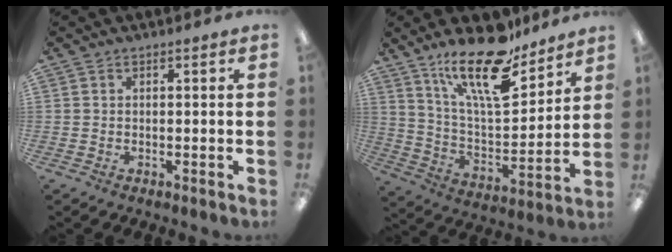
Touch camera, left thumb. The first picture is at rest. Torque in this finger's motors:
{"motor_torque": [0.37, 0.27, 1.52, -1.25, 0.33]}